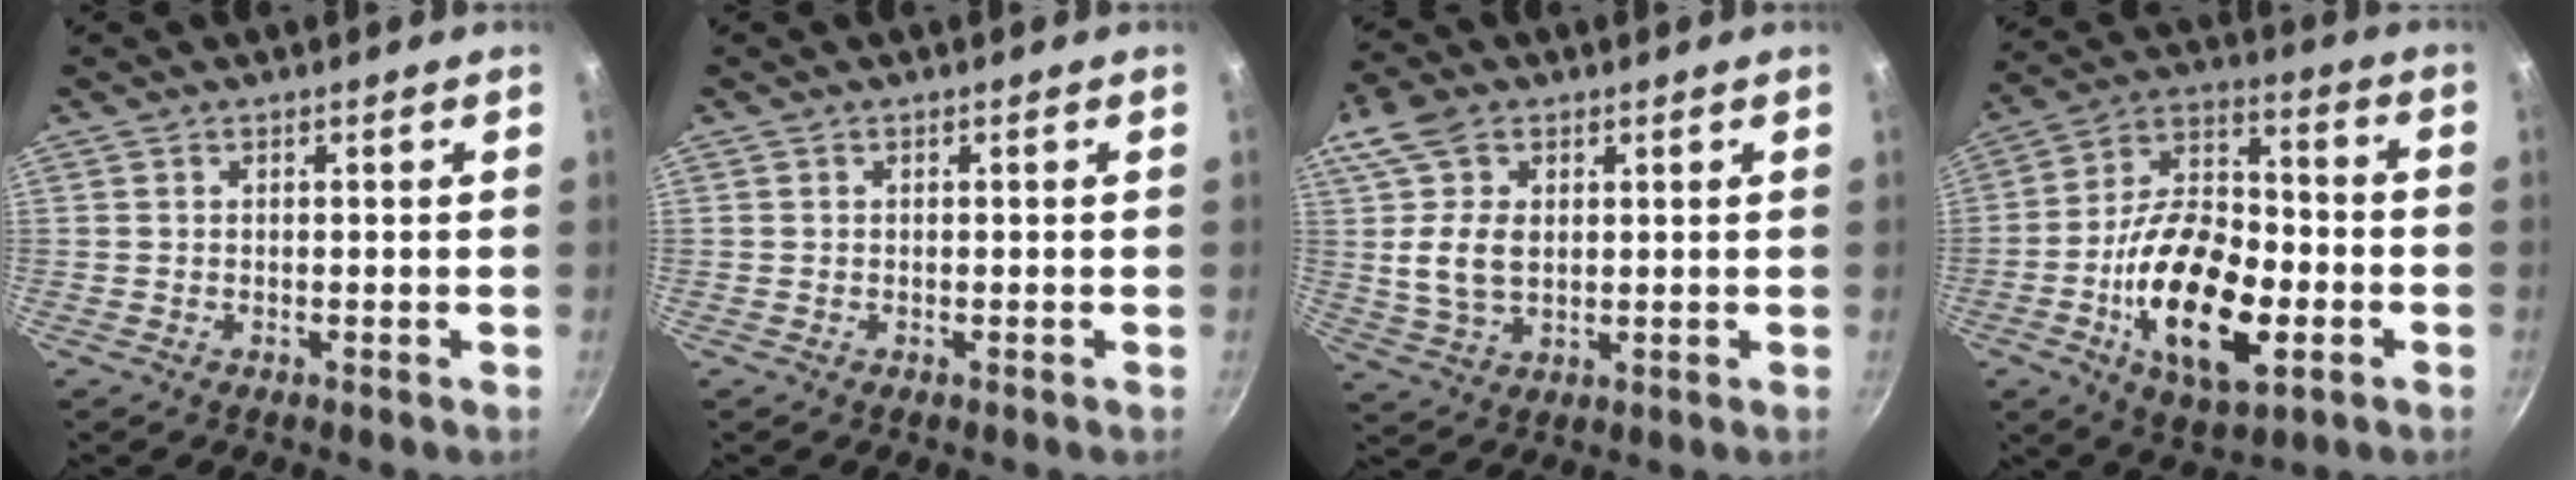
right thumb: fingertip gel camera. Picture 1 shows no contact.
{"total": 0.0}
{"total": 10.8, "force": [2.2, 7.2, 7.7], "torque": [-0.141, -0.007, 0.038]}
{"total": 21.7, "force": [-6.0, 11.2, 17.6], "torque": [-0.289, 0.029, -0.106]}